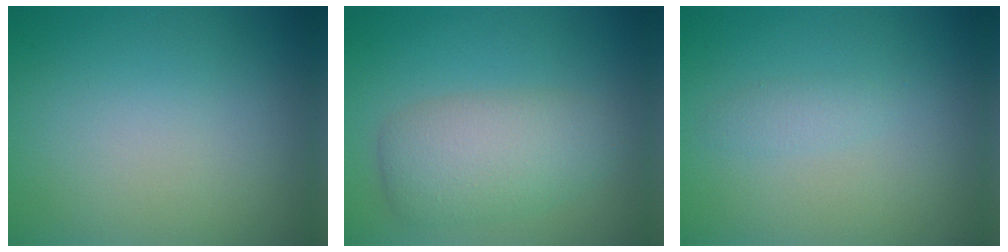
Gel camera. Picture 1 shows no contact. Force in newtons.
{"total": 5.0, "press": 5.0, "slide": 0.2}
{"total": 0.9, "press": 0.9, "slide": 0.0}